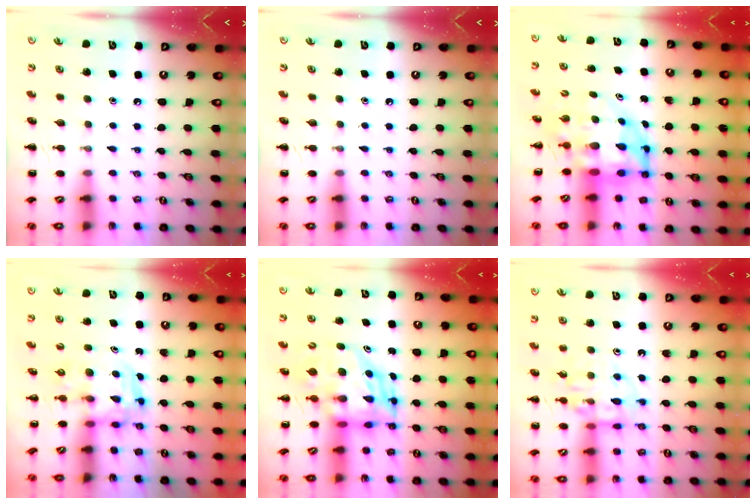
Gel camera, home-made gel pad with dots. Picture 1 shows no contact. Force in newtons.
{"total": 0.0}
{"total": 8.2, "press": 7.9, "slide": 2.1}
{"total": 3.4, "press": 3.3, "slide": 0.6}
{"total": 6.3, "press": 6.0, "slide": 1.7}
{"total": 12.3, "press": 12.1, "slide": 1.7}